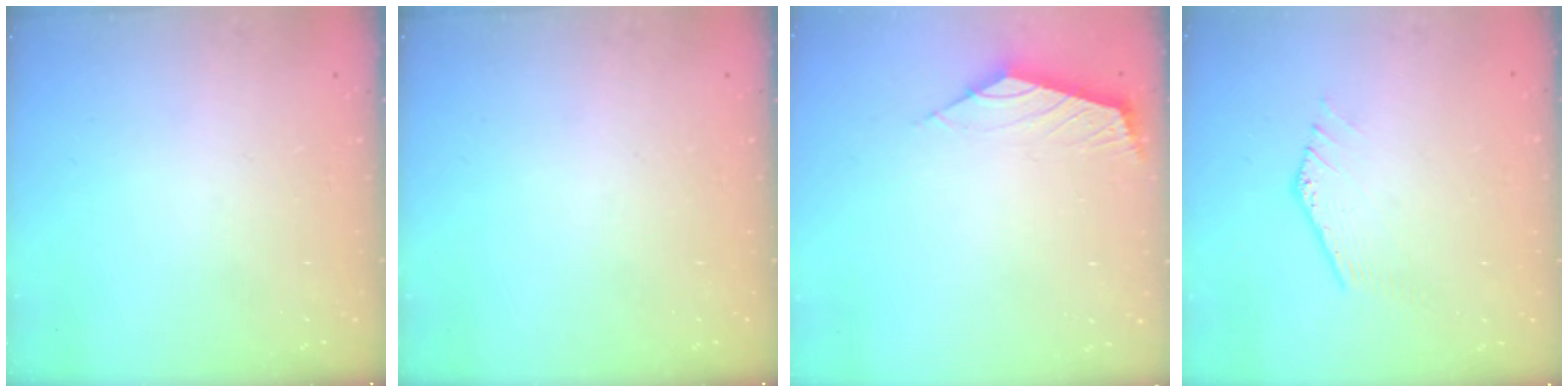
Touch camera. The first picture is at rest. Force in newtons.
{"total": 0.0}
{"total": 2.3, "press": 2.3, "slide": 0.6}
{"total": 0.0}